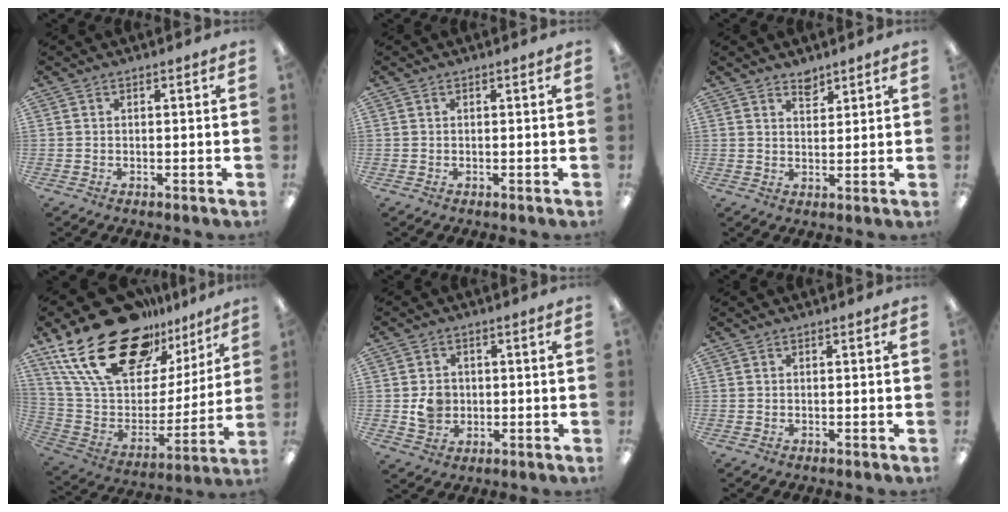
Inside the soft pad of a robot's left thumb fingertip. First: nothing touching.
{"total": 0.0}
{"total": 3.2, "force": [2.9, 1.1, 0.6], "torque": [0.007, -0.024, 0.050]}
{"total": 27.5, "force": [18.2, 14.4, 14.8], "torque": [-0.266, -0.109, 0.334]}
{"total": 5.3, "force": [-0.1, 4.6, 2.6], "torque": [-0.026, 0.003, -0.002]}
{"total": 0.0}